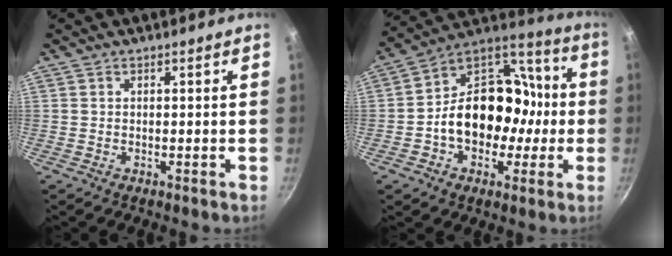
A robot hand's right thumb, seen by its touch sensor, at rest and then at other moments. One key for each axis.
{"total": 20.5, "fx": -2.4, "fy": 15.7, "fz": 12.9, "tx": -0.170, "ty": 0.063, "tz": -0.044}